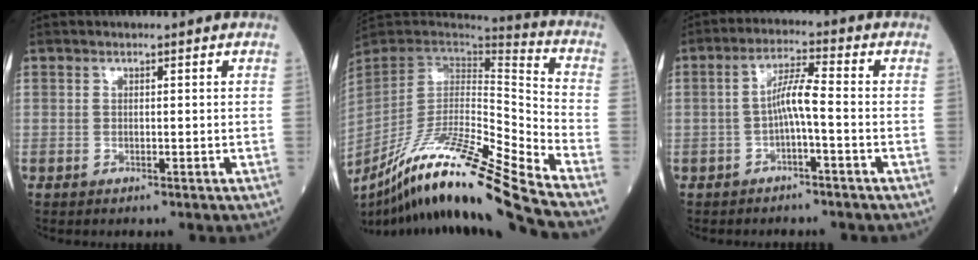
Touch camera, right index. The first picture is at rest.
{"total": 24.4, "force": [-18.9, -1.2, 15.4], "torque": [-0.263, -0.041, -0.341]}
{"total": 4.7, "force": [-1.1, 0.2, 4.5], "torque": [-0.085, 0.015, -0.019]}